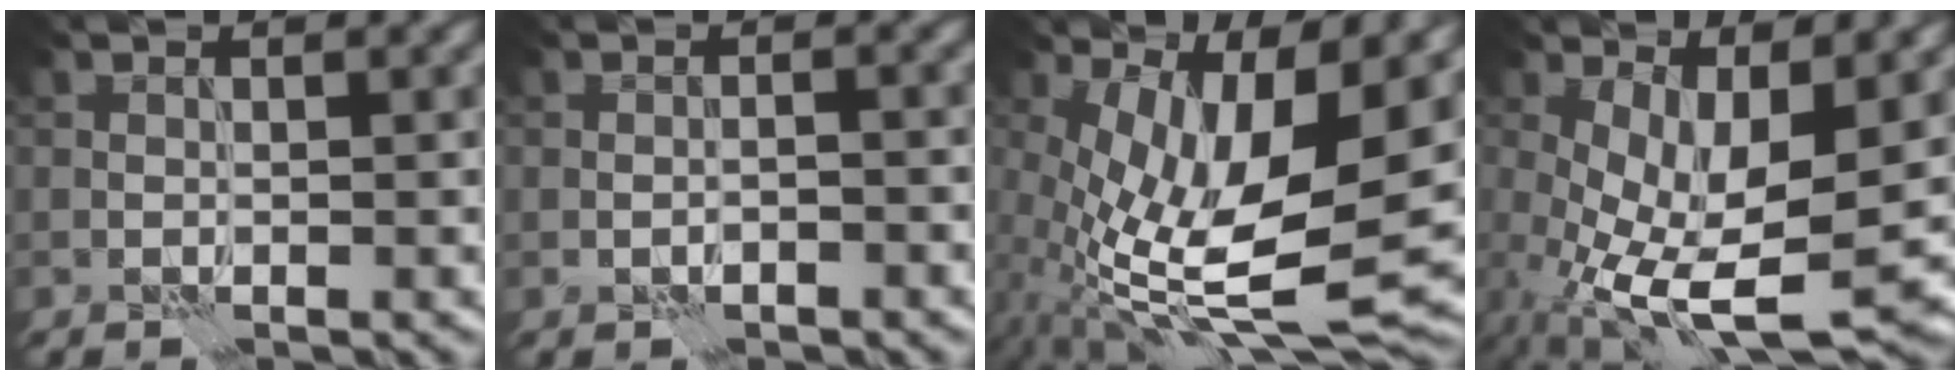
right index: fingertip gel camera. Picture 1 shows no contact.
{"total": 1.4, "force": [-0.8, 0.6, 1.0], "torque": [-0.013, 0.002, -0.009]}
{"total": 13.9, "force": [-0.2, 4.9, 13.0], "torque": [-0.249, -0.019, 0.010]}
{"total": 9.7, "force": [-1.6, 3.6, 8.8], "torque": [-0.178, -0.021, -0.018]}